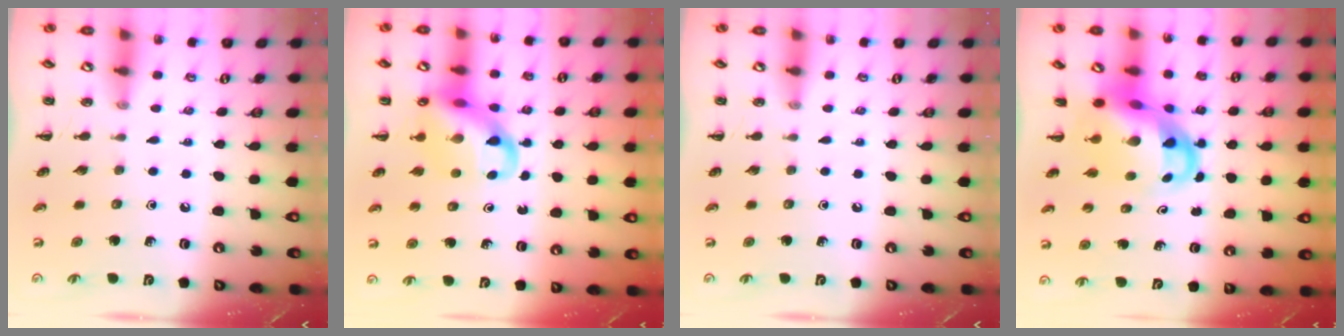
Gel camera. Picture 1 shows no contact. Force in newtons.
{"total": 12.3, "press": 11.9, "slide": 3.1}
{"total": 0.0}
{"total": 7.9, "press": 7.6, "slide": 2.0}